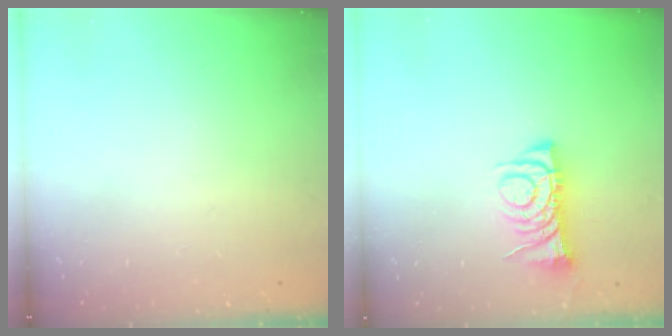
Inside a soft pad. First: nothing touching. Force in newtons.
{"total": 8.0, "press": 7.9, "slide": 1.1}